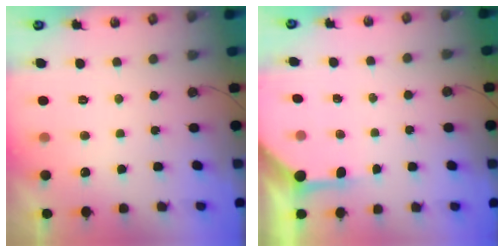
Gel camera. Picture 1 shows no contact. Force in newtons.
{"total": 3.9, "press": 3.8, "slide": 0.5}